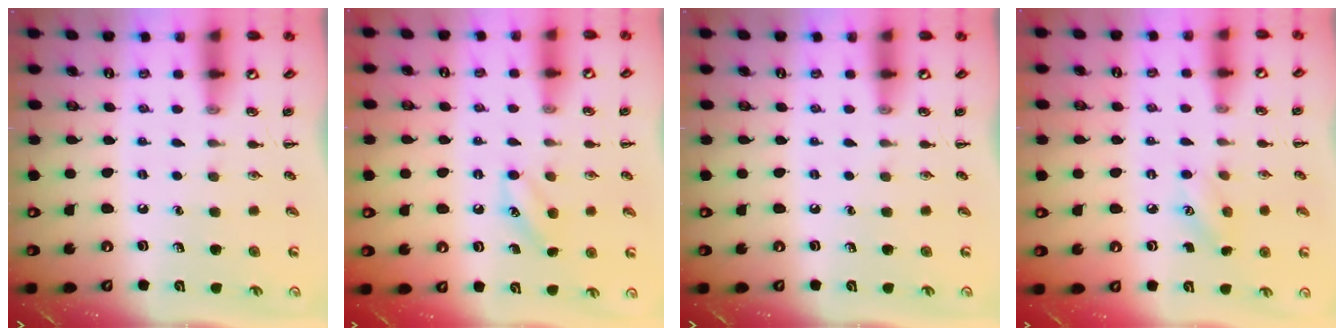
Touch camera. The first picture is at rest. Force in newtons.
{"total": 7.7, "press": 7.4, "slide": 1.9}
{"total": 0.0}
{"total": 6.2, "press": 5.9, "slide": 1.6}